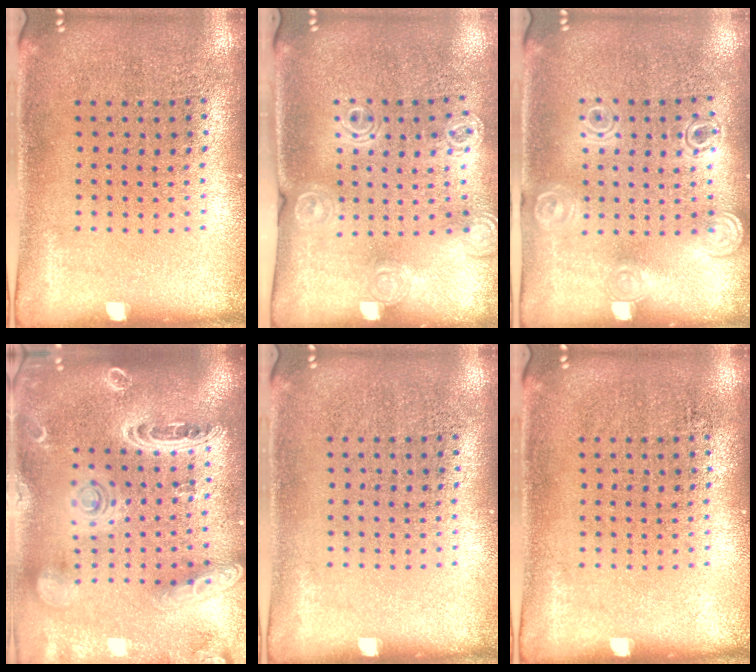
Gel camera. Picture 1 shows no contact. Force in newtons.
{"total": 1.3, "press": 1.3, "slide": 0.3}
{"total": 1.3, "press": 1.2, "slide": 0.4}
{"total": 2.8, "press": 2.5, "slide": 1.4}
{"total": 0.0}
{"total": 0.0}